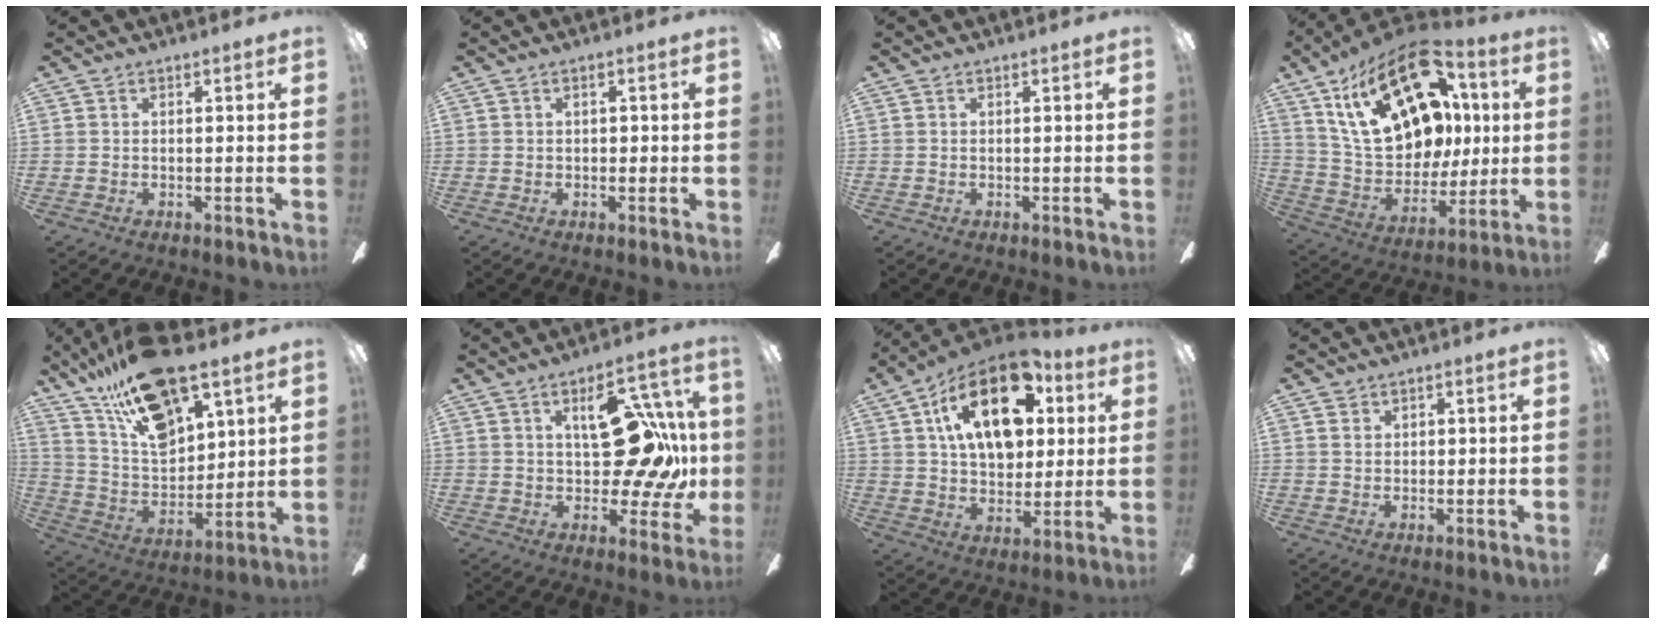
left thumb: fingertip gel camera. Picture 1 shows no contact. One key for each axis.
{"total": 1.4, "fx": 0.3, "fy": 0.7, "fz": 1.1, "tx": -0.016, "ty": 0.002, "tz": 0.002}
{"total": 0.0}
{"total": 29.4, "fx": 11.6, "fy": 18.5, "fz": 19.8, "tx": -0.345, "ty": -0.052, "tz": 0.222}
{"total": 19.8, "fx": 13.7, "fy": 8.2, "fz": 11.8, "tx": -0.224, "ty": -0.075, "tz": 0.244}
{"total": 21.7, "fx": 4.2, "fy": 11.5, "fz": 17.9, "tx": -0.235, "ty": -0.004, "tz": 0.072}
{"total": 21.8, "fx": 9.3, "fy": 12.5, "fz": 15.2, "tx": -0.251, "ty": -0.020, "tz": 0.158}
{"total": 1.3, "fx": 0.9, "fy": 1.0, "fz": 0.2, "tx": -0.004, "ty": 0.003, "tz": 0.016}